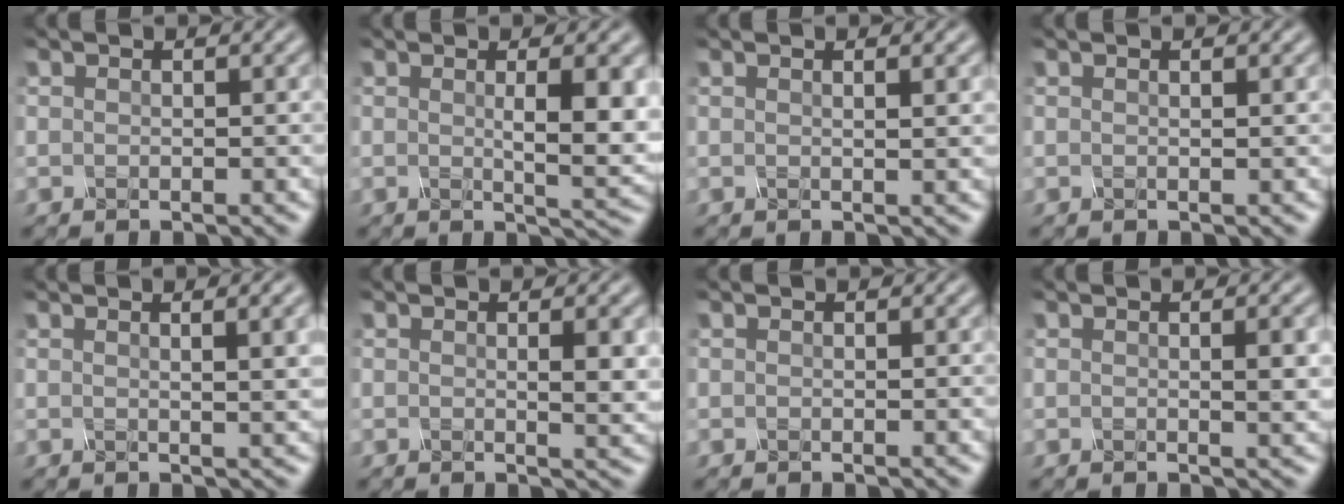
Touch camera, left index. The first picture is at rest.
{"total": 5.1, "force": [0.6, 1.1, 4.9], "torque": [-0.068, -0.003, 0.014]}
{"total": 2.0, "force": [0.7, 0.6, 1.7], "torque": [-0.018, 0.003, 0.002]}
{"total": 0.7, "force": [0.3, 0.2, 0.5], "torque": [-0.003, 0.002, 0.002]}
{"total": 5.4, "force": [1.7, 2.1, 4.7], "torque": [-0.032, 0.019, 0.006]}
{"total": 2.5, "force": [0.3, 0.5, 2.4], "torque": [-0.030, -0.003, 0.004]}
{"total": 0.0}
{"total": 2.0, "force": [0.2, 0.4, 2.0], "torque": [-0.024, 0.002, 0.001]}